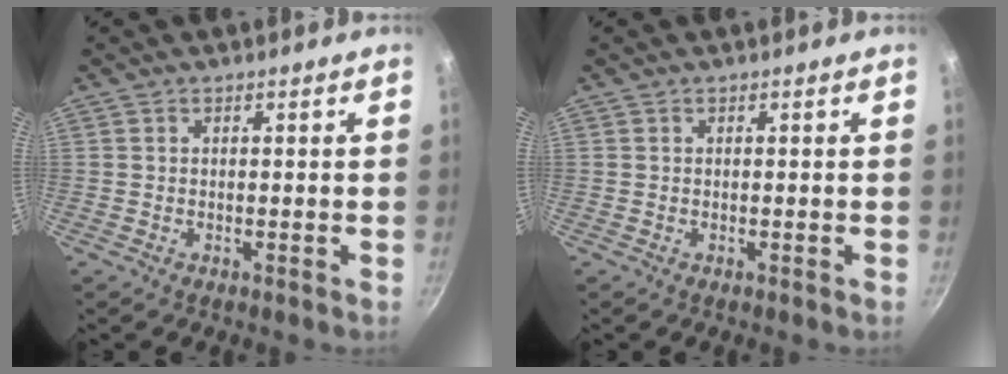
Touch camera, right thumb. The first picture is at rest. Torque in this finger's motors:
{"motor_torque": [-0.05, 0.02, 0.05, -0.04, 0.01]}